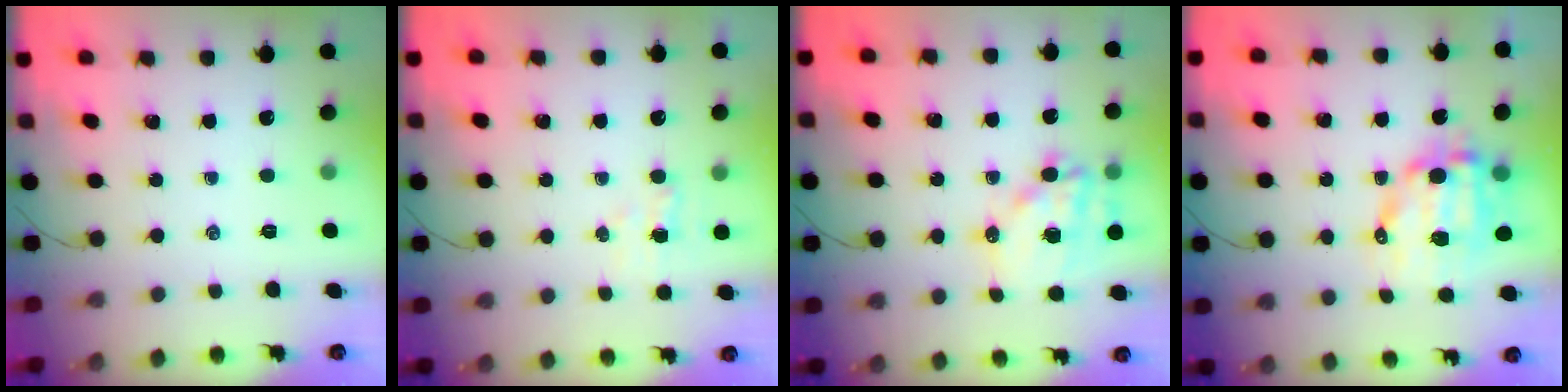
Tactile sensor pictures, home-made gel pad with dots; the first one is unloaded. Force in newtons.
{"total": 3.4, "press": 3.3, "slide": 0.9}
{"total": 14.3, "press": 13.9, "slide": 3.6}
{"total": 11.3, "press": 11.1, "slide": 2.4}